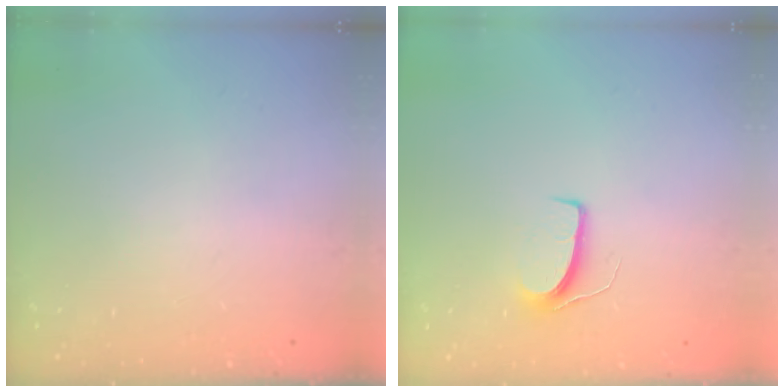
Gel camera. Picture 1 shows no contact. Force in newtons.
{"total": 6.6, "press": 6.6, "slide": 0.5}